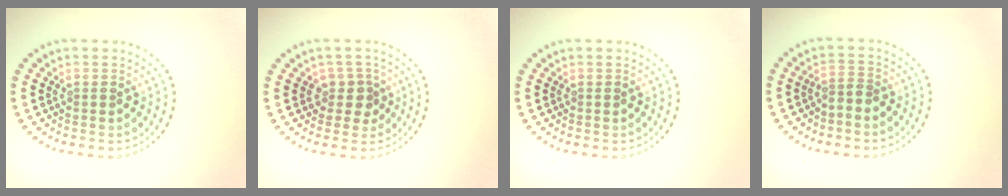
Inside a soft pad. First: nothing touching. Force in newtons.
{"total": 2.0, "press": 1.7, "slide": 1.1}
{"total": 0.0}
{"total": 1.2, "press": 0.7, "slide": 0.9}